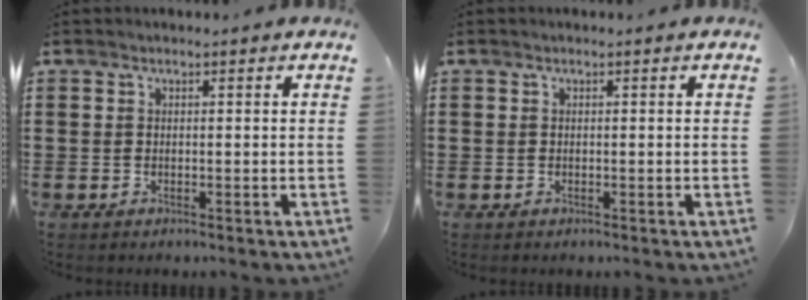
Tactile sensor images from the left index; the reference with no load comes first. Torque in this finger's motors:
{"motor_torque": [0.00, 0.00, 0.00, 0.00]}